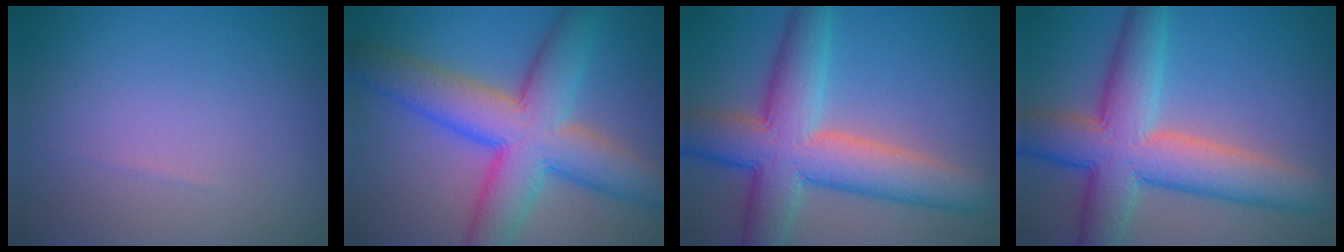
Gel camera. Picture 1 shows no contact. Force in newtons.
{"total": 10.0, "press": 10.0, "slide": 0.2}
{"total": 9.8, "press": 9.8, "slide": 0.7}
{"total": 9.8, "press": 9.8, "slide": 0.7}